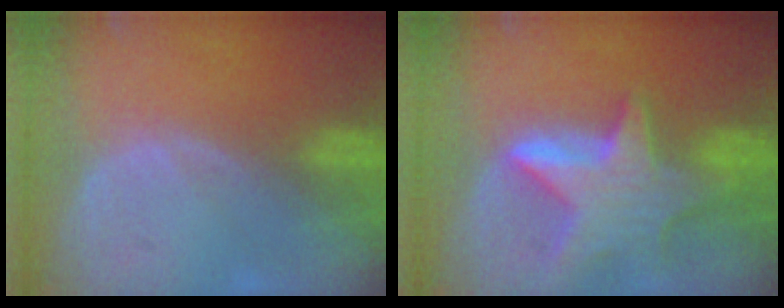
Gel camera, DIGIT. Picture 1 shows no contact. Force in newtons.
{"total": 9.0, "press": 9.0, "slide": 0.6}